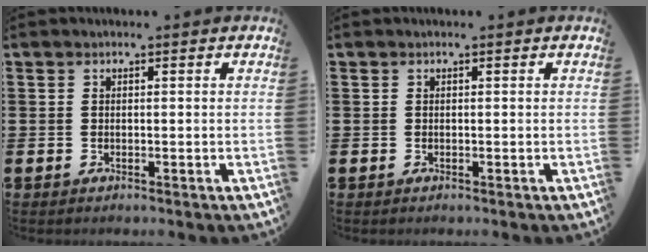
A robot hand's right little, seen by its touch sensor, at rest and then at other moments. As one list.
[{"total": 0.0}]